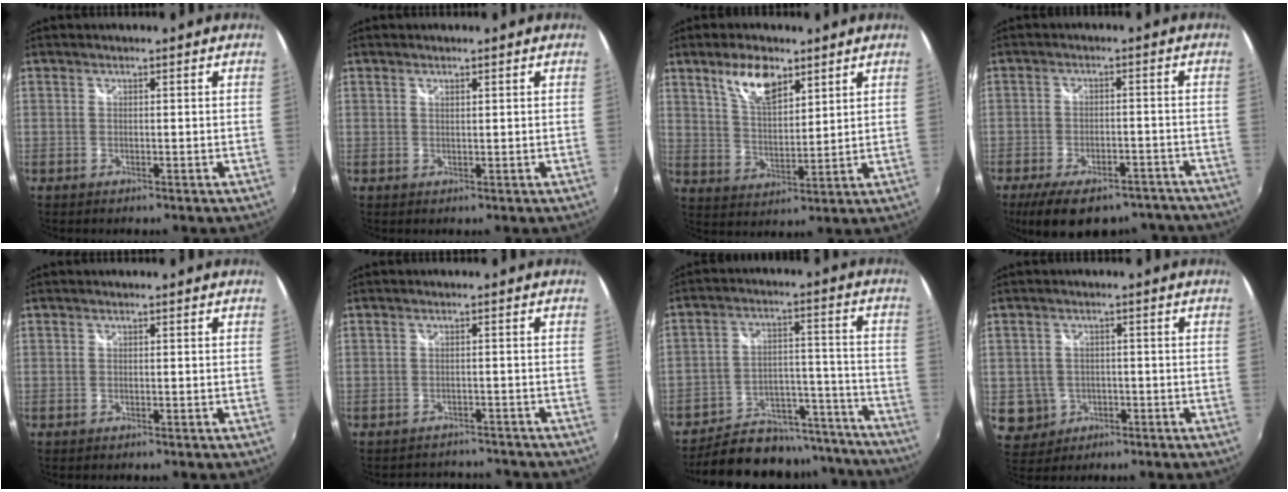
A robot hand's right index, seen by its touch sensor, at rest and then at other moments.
{"total": 0.7, "force": [0.5, 0.2, 0.4], "torque": [-0.007, 0.000, 0.009]}
{"total": 8.9, "force": [5.6, 3.7, 5.9], "torque": [-0.106, 0.009, 0.108]}
{"total": 17.2, "force": [-13.5, 7.2, 7.9], "torque": [-0.160, -0.006, -0.177]}
{"total": 0.0}
{"total": 6.5, "force": [-6.0, 2.0, 1.3], "torque": [-0.029, 0.001, -0.078]}
{"total": 21.2, "force": [-18.8, 8.3, 5.1], "torque": [-0.099, 0.054, -0.243]}
{"total": 6.0, "force": [-1.3, 5.8, 1.0], "torque": [-0.036, 0.008, -0.007]}